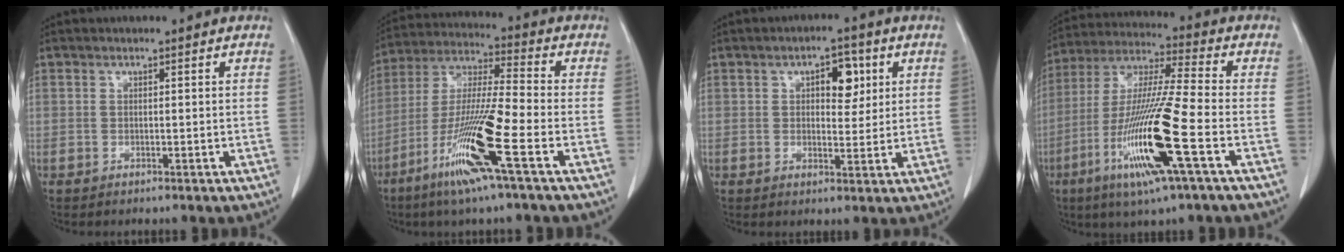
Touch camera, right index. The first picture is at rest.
{"total": 14.9, "force": [-6.8, -0.4, 13.3], "torque": [-0.271, -0.022, -0.131]}
{"total": 5.2, "force": [1.8, 2.6, 4.1], "torque": [-0.053, 0.010, 0.026]}
{"total": 17.3, "force": [-6.2, -0.2, 16.2], "torque": [-0.334, -0.022, -0.121]}